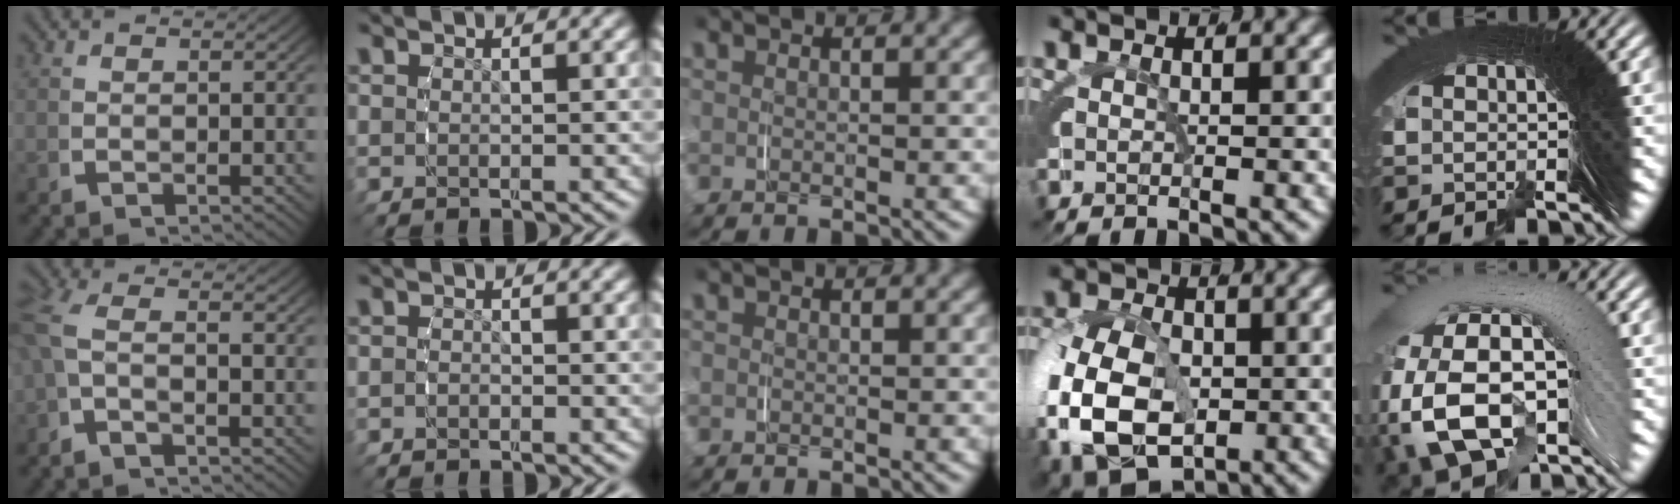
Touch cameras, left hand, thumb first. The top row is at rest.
{"thumb": {"total": 2.9, "force": [-0.1, 1.7, 2.4], "torque": [-0.063, -0.002, -0.004]}, "index": {"total": 0.8, "force": [-0.7, 0.3, 0.0], "torque": [-0.007, -0.007, -0.012]}, "middle": {"total": 0.6, "force": [-0.3, 0.5, 0.1], "torque": [-0.010, -0.006, -0.003]}, "ring": {"total": 10.8, "force": [-4.1, 8.8, 4.8], "torque": [-0.129, -0.048, -0.060]}, "little": {"total": 19.4, "force": [-0.5, -4.8, -18.8], "torque": [0.224, 0.021, -0.025]}}